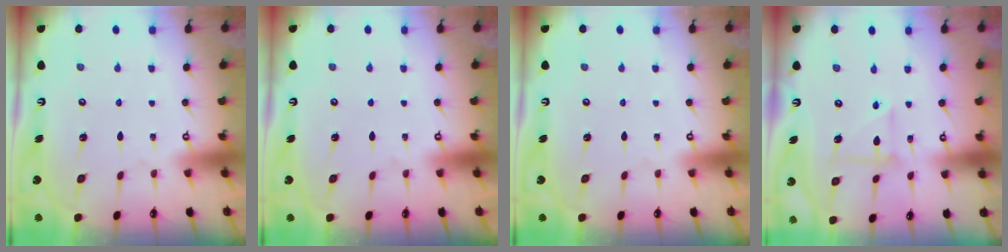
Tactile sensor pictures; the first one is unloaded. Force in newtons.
{"total": 0.0}
{"total": 0.0}
{"total": 7.2, "press": 7.1, "slide": 1.2}